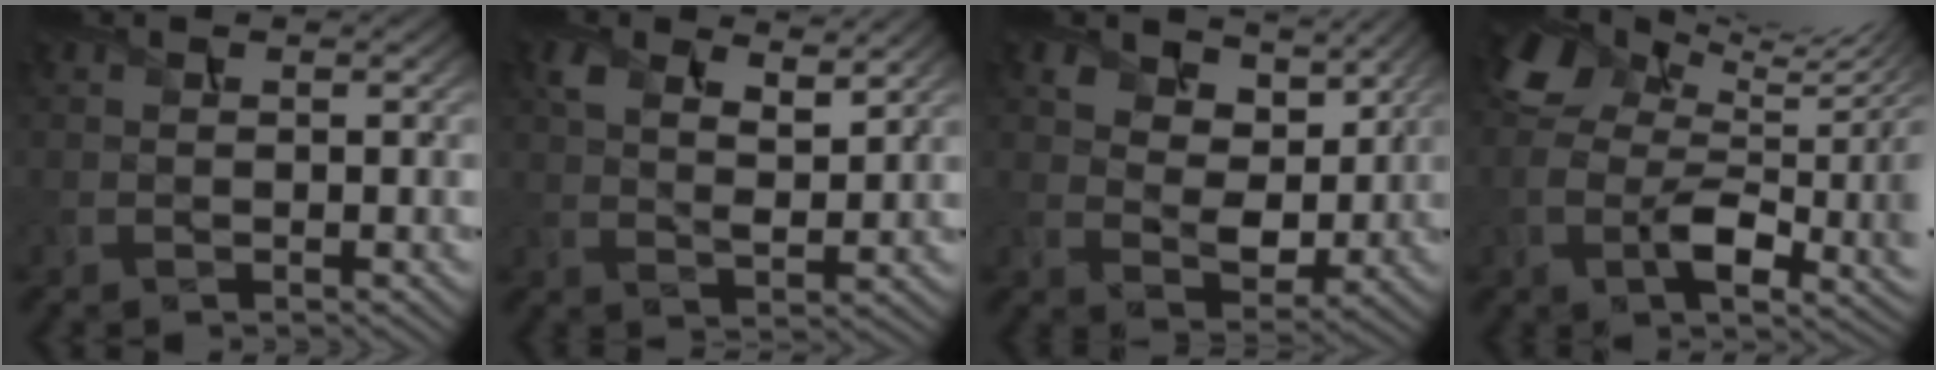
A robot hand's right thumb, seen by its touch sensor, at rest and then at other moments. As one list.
[{"total": 6.3, "force": [3.7, 2.7, 4.3], "torque": [-0.090, 0.000, 0.072]}, {"total": 6.7, "force": [3.7, 4.4, 3.3], "torque": [-0.074, -0.006, 0.057]}, {"total": 12.9, "force": [3.1, 7.5, 10.0], "torque": [-0.207, -0.027, 0.062]}]